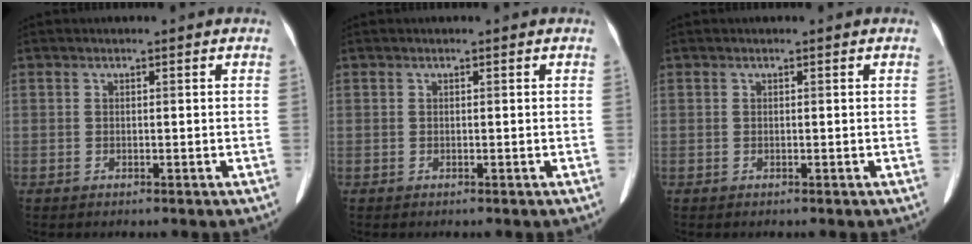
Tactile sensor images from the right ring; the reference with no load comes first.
{"total": 0.0}
{"total": 0.0}